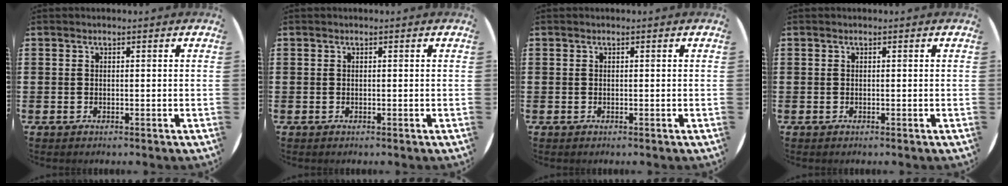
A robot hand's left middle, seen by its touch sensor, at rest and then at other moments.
{"total": 0.0}
{"total": 0.0}
{"total": 0.0}